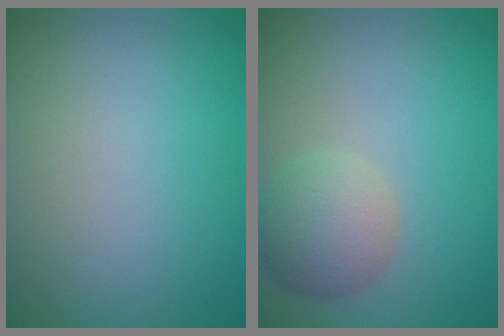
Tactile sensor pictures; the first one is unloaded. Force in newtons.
{"total": 4.1, "press": 4.1, "slide": 0.3}